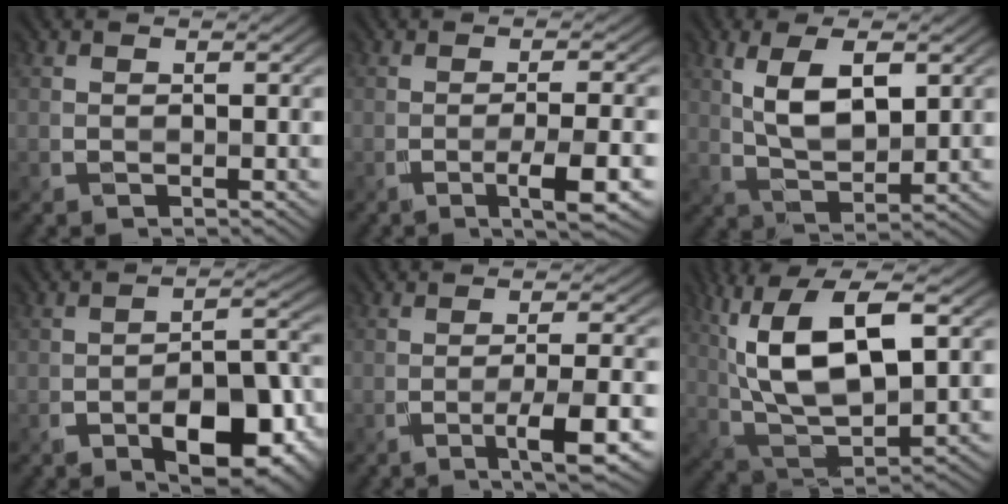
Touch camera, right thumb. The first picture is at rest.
{"total": 5.9, "force": [-2.5, 1.0, 5.3], "torque": [-0.079, 0.004, -0.038]}
{"total": 7.2, "force": [2.6, 3.1, 6.0], "torque": [-0.122, 0.001, 0.052]}
{"total": 10.5, "force": [-5.0, 4.7, 7.9], "torque": [-0.119, -0.008, -0.075]}
{"total": 6.7, "force": [-3.1, 1.1, 5.8], "torque": [-0.089, 0.004, -0.048]}
{"total": 13.7, "force": [4.5, 5.6, 11.6], "torque": [-0.241, 0.011, 0.090]}